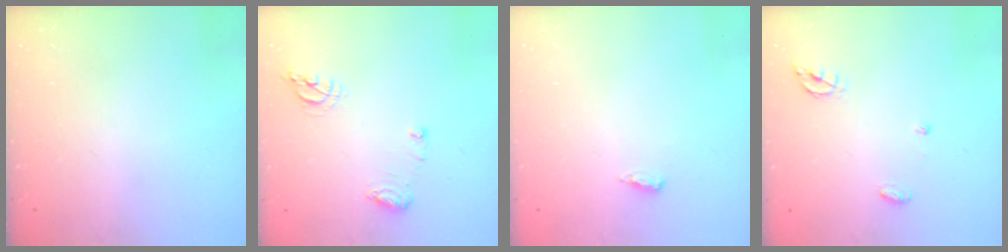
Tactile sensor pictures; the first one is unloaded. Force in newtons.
{"total": 8.1, "press": 8.1, "slide": 0.4}
{"total": 2.7, "press": 2.5, "slide": 1.0}
{"total": 5.0, "press": 5.0, "slide": 0.5}